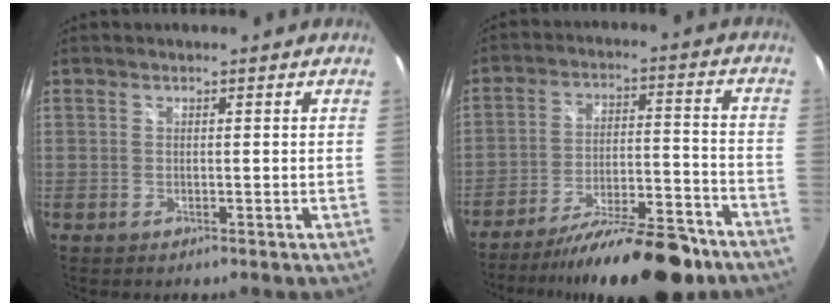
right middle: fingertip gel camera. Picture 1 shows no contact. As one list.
[{"total": 18.5, "force": [-15.1, 4.1, 10.0], "torque": [-0.167, -0.018, -0.222]}]